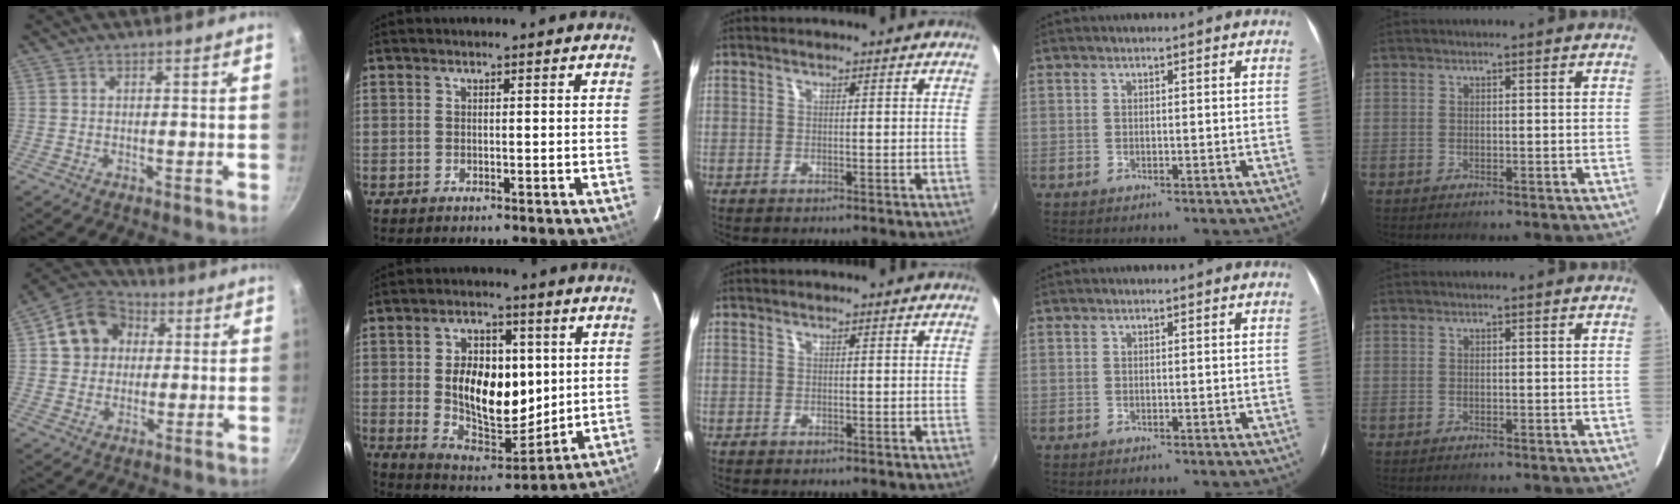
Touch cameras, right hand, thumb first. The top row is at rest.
{"thumb": {"total": 11.6, "force": [2.6, 9.9, 5.5], "torque": [-0.064, 0.018, 0.028]}, "index": {"total": 15.7, "force": [2.0, 9.4, 12.5], "torque": [-0.224, 0.001, 0.048]}}